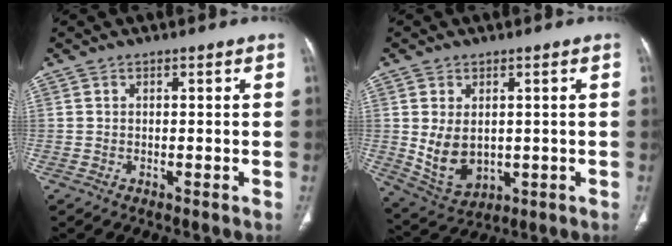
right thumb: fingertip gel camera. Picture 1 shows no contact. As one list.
[{"total": 8.5, "force": [0.3, 5.9, 6.1], "torque": [-0.100, -0.013, 0.030]}]